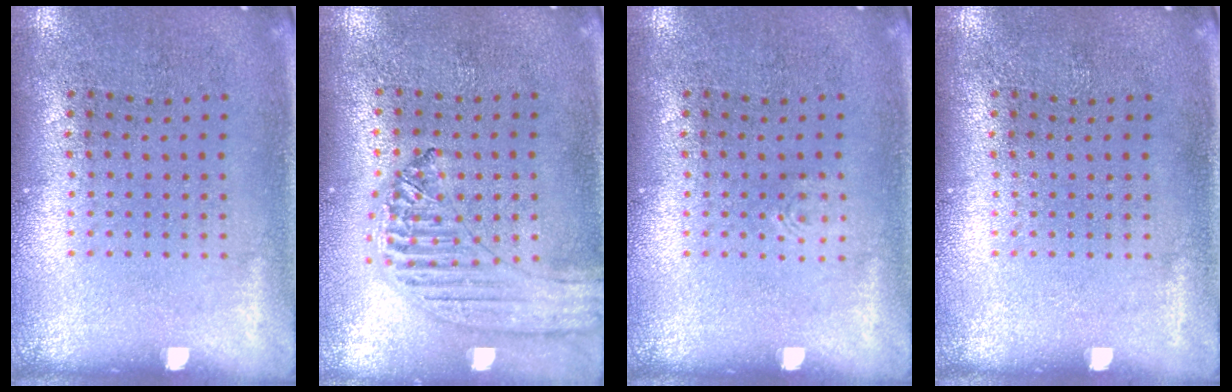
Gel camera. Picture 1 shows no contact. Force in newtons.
{"total": 1.2, "press": 1.2, "slide": 0.1}
{"total": 0.5, "press": 0.5, "slide": 0.1}
{"total": 0.0}